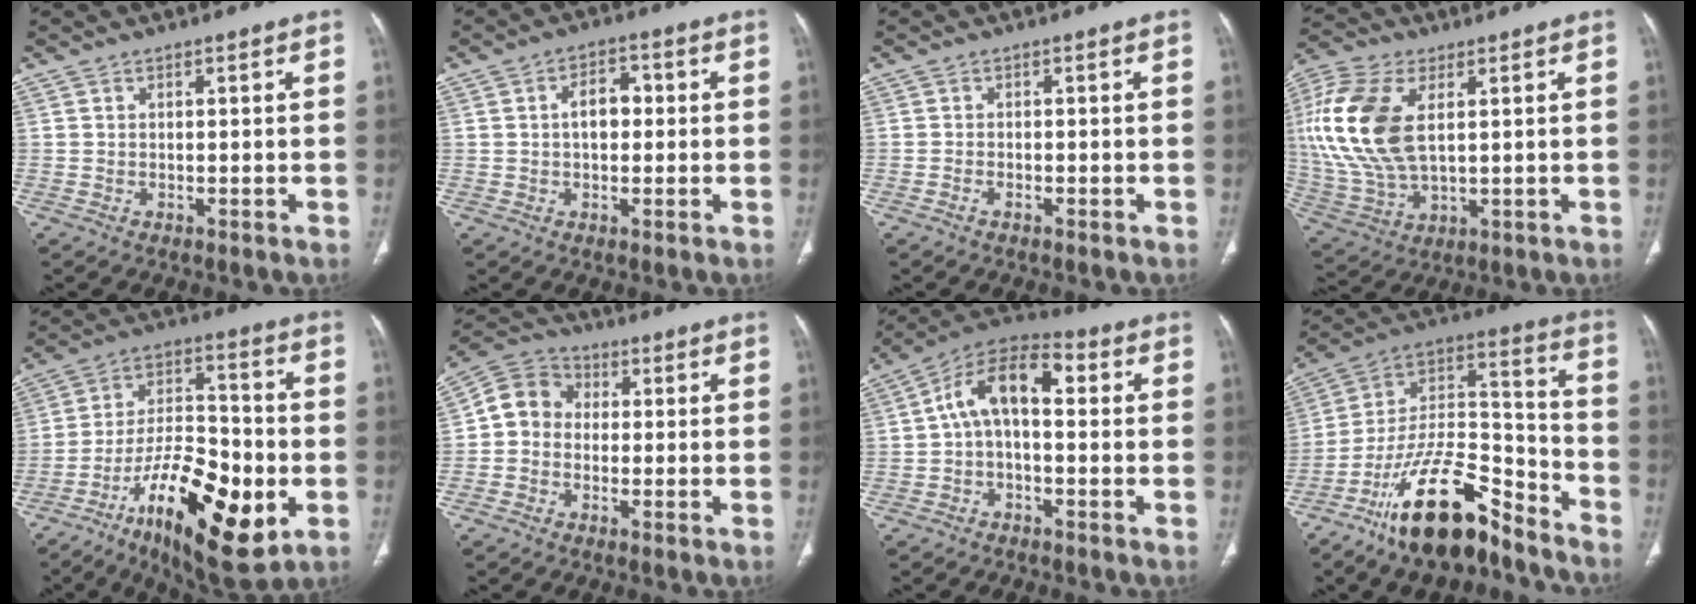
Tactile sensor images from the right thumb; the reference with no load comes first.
{"total": 5.3, "force": [0.2, 3.4, 4.1], "torque": [-0.057, 0.018, -0.003]}
{"total": 1.0, "force": [-0.7, 0.5, 0.5], "torque": [-0.014, 0.007, -0.013]}
{"total": 18.9, "force": [3.9, 10.5, 15.2], "torque": [-0.339, -0.006, 0.075]}
{"total": 23.7, "force": [-8.5, 9.4, 20.0], "torque": [-0.320, 0.031, -0.132]}
{"total": 7.7, "force": [-0.4, 6.7, 3.8], "torque": [-0.050, 0.028, -0.027]}
{"total": 11.3, "force": [0.9, 6.0, 9.6], "torque": [-0.149, 0.041, 0.001]}
{"total": 21.0, "force": [-14.8, 7.7, 12.7], "torque": [-0.210, 0.096, -0.260]}